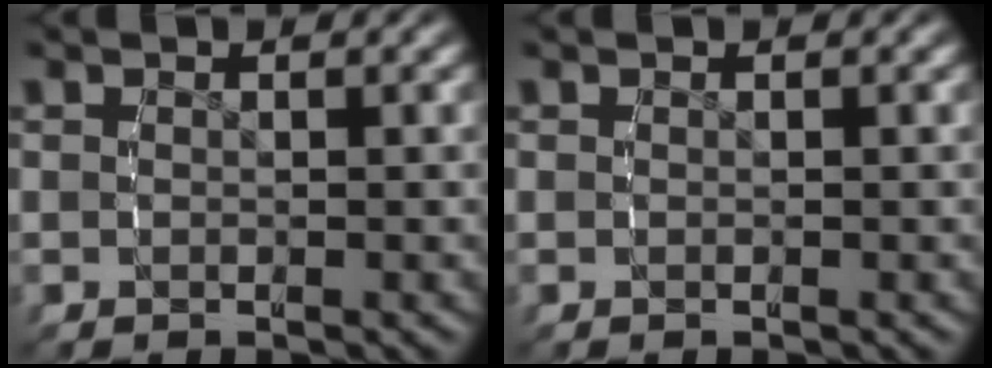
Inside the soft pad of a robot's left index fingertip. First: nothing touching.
{"total": 0.0}